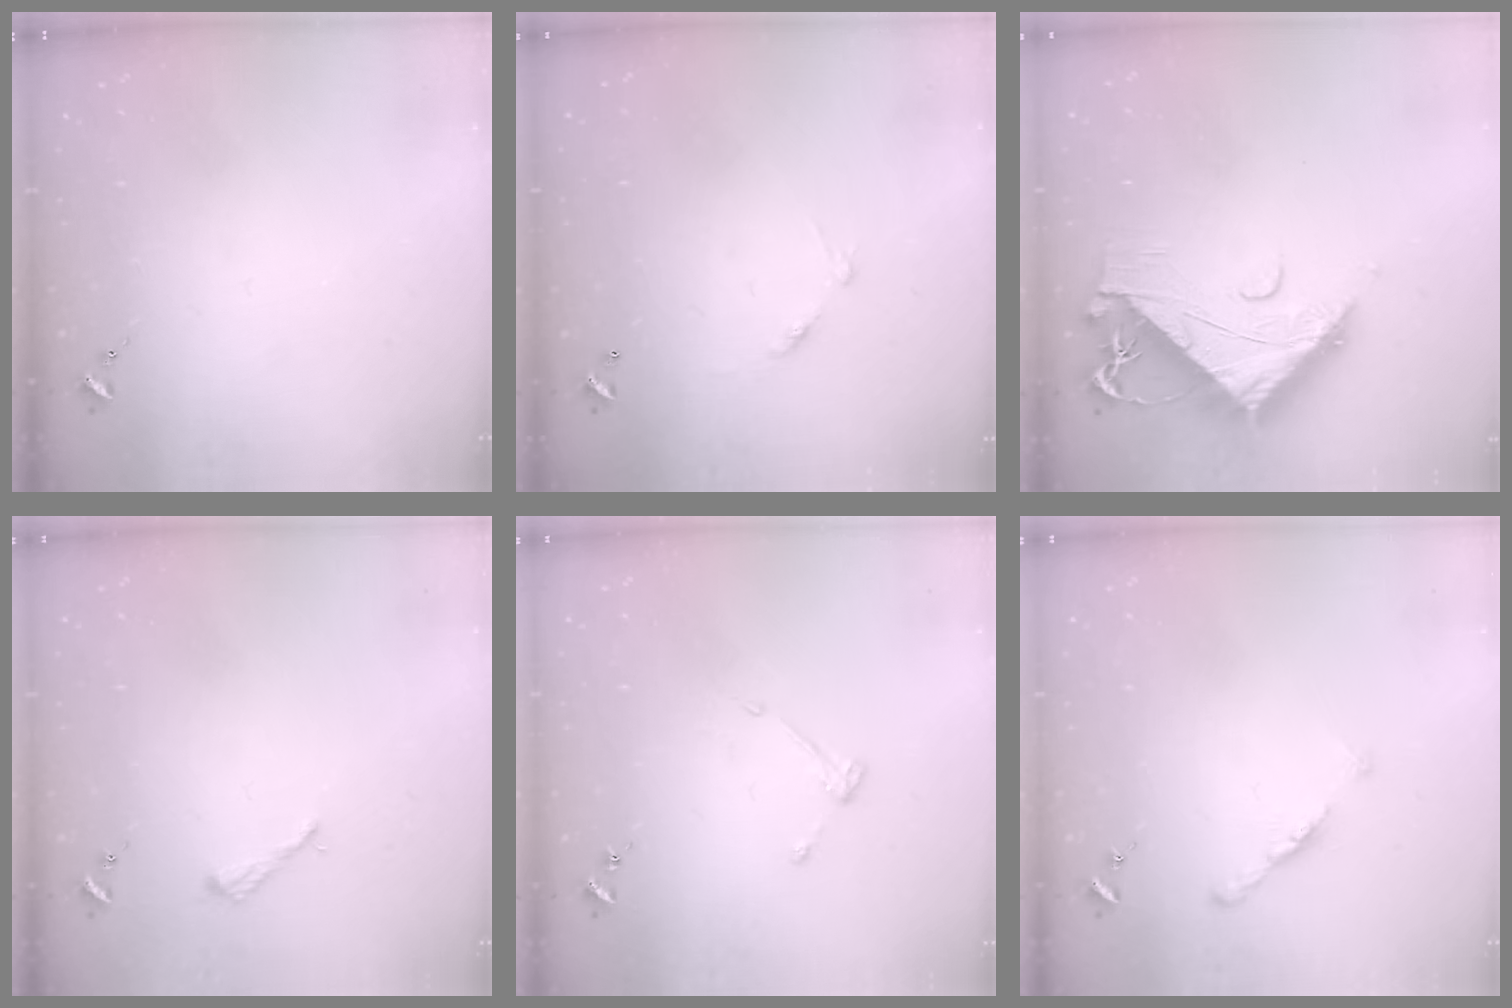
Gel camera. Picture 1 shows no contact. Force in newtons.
{"total": 7.0, "press": 7.0, "slide": 0.5}
{"total": 13.0, "press": 12.9, "slide": 1.3}
{"total": 2.6, "press": 2.6, "slide": 0.3}
{"total": 3.0, "press": 3.0, "slide": 0.6}
{"total": 5.3, "press": 5.2, "slide": 0.6}